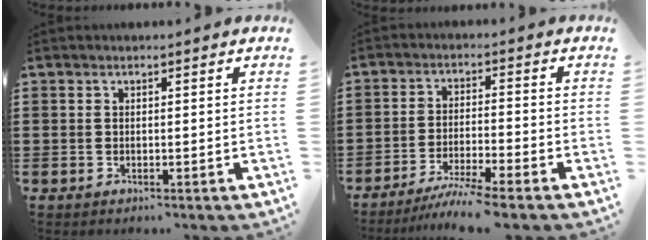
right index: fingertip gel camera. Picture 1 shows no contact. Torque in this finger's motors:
{"motor_torque": [1.22, -0.92, 0.37, 0.04]}